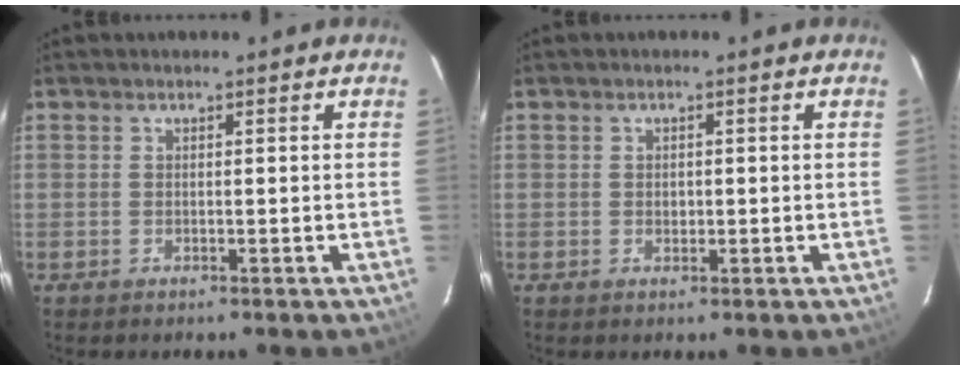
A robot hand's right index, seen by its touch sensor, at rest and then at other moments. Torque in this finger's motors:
{"motor_torque": [0.23, -0.26, 0.18, 0.02]}